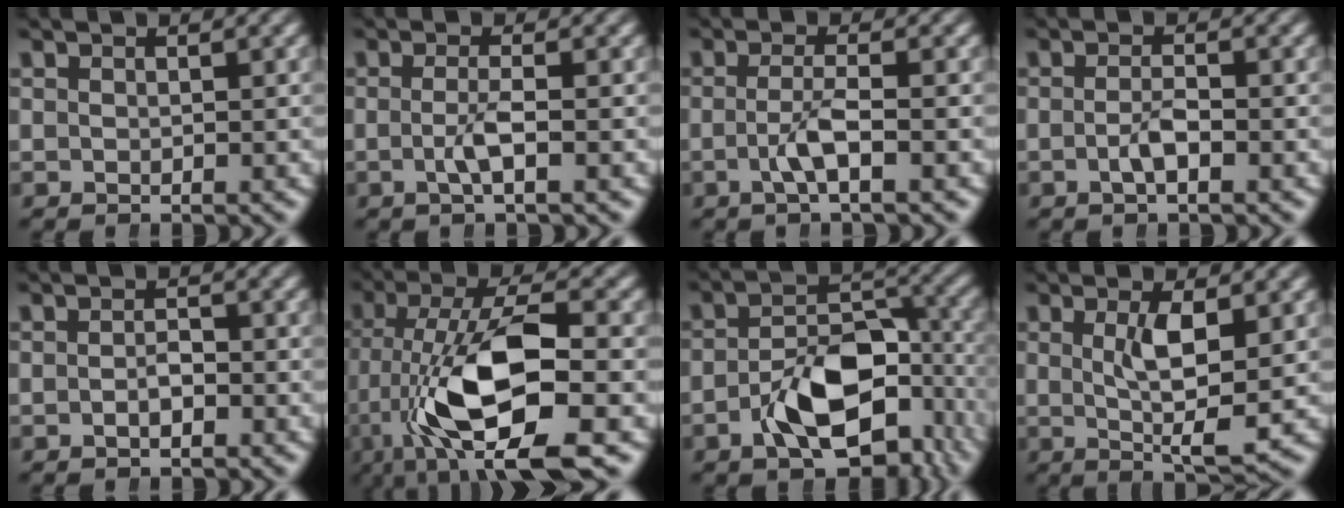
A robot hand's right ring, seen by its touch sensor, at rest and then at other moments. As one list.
[{"total": 2.1, "force": [-0.8, -0.2, 1.9], "torque": [-0.040, -0.007, -0.012]}, {"total": 2.6, "force": [-1.0, 0.0, 2.4], "torque": [-0.047, -0.008, -0.015]}, {"total": 1.9, "force": [-1.1, 0.3, 1.5], "torque": [-0.029, -0.005, -0.021]}, {"total": 1.5, "force": [-0.9, 0.7, 1.0], "torque": [-0.015, 0.000, -0.018]}, {"total": 10.4, "force": [-1.4, 4.4, 9.4], "torque": [-0.182, -0.030, -0.007]}, {"total": 8.6, "force": [-3.5, 4.9, 6.1], "torque": [-0.097, -0.012, -0.050]}, {"total": 4.9, "force": [0.2, 0.8, 4.9], "torque": [-0.083, -0.014, 0.011]}]